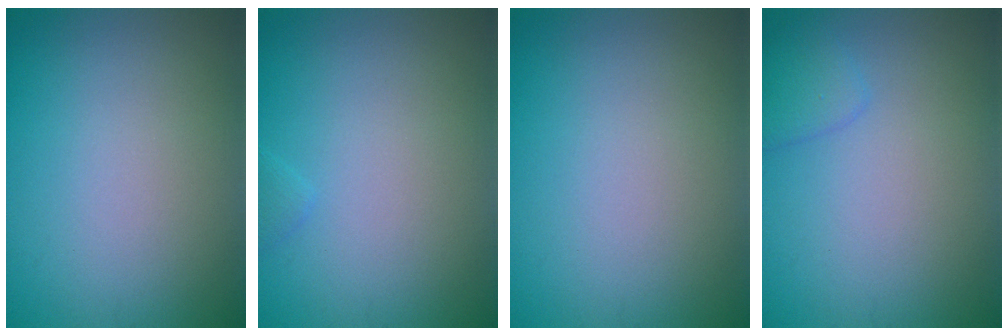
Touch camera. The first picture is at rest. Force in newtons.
{"total": 0.6, "press": 0.6, "slide": 0.0}
{"total": 0.0}
{"total": 1.5, "press": 1.5, "slide": 0.0}